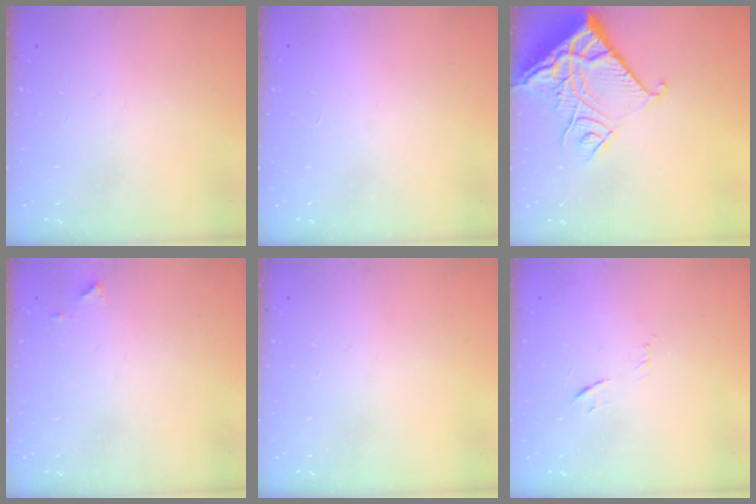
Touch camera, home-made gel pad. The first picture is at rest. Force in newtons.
{"total": 1.5, "press": 1.5, "slide": 0.1}
{"total": 12.8, "press": 12.7, "slide": 1.7}
{"total": 4.3, "press": 4.2, "slide": 0.5}
{"total": 0.0}
{"total": 8.1, "press": 8.0, "slide": 0.7}